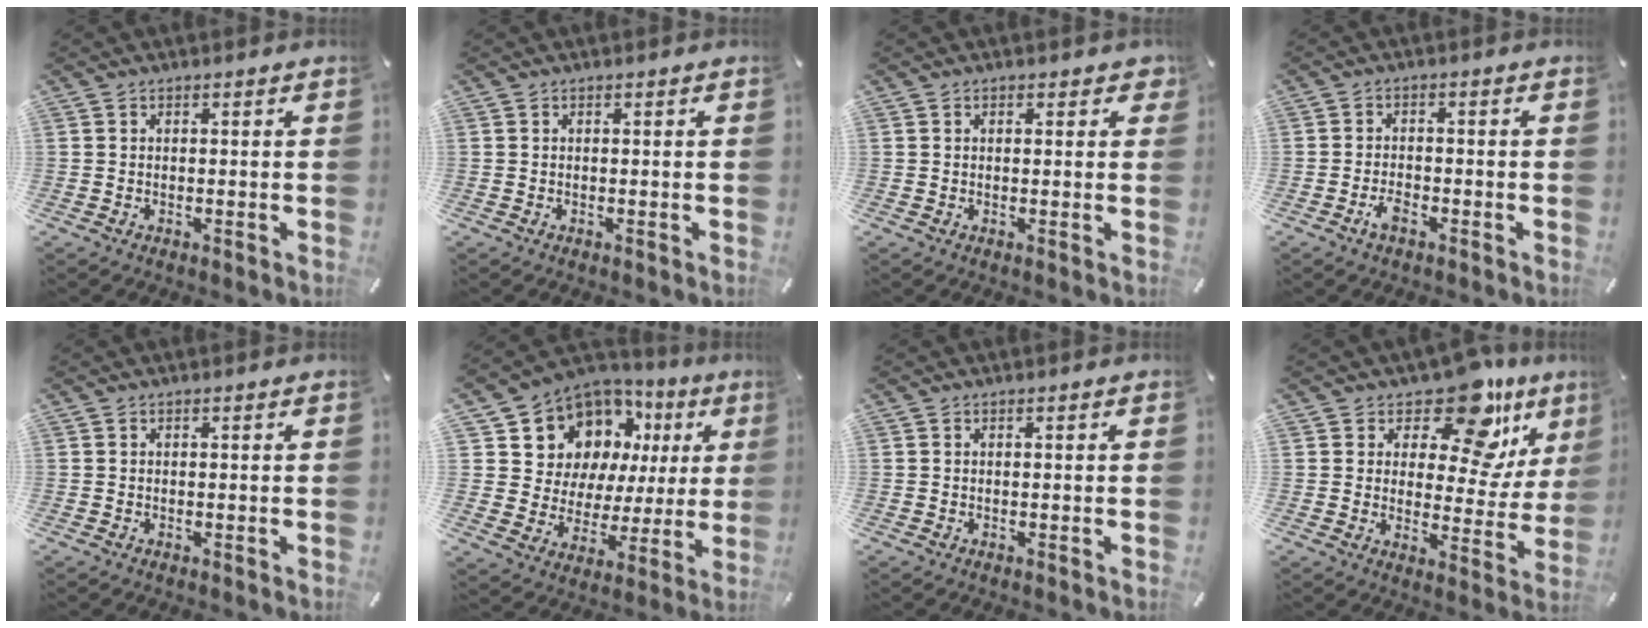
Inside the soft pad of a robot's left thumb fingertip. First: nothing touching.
{"total": 0.0}
{"total": 1.9, "force": [0.8, 1.3, 1.1], "torque": [-0.008, 0.001, 0.008]}
{"total": 3.1, "force": [-1.9, 1.5, 2.0], "torque": [-0.047, 0.005, -0.038]}
{"total": 0.0}
{"total": 11.8, "force": [6.9, 9.0, 3.2], "torque": [-0.069, -0.068, 0.132]}
{"total": 0.0}
{"total": 15.0, "force": [10.2, 7.0, 8.5], "torque": [-0.124, -0.083, 0.174]}